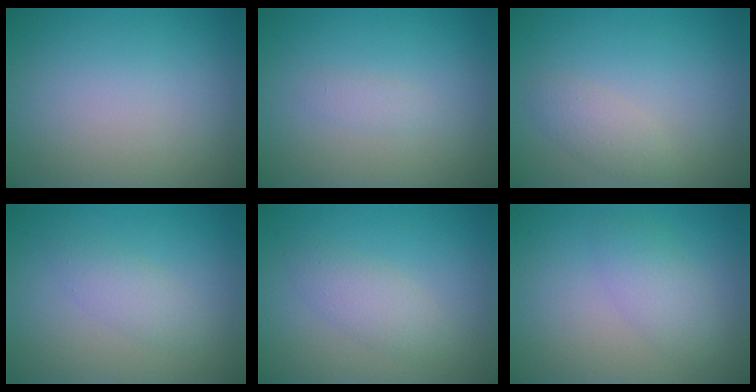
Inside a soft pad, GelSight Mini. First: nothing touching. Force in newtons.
{"total": 0.8, "press": 0.8, "slide": 0.0}
{"total": 1.6, "press": 1.6, "slide": 0.1}
{"total": 1.8, "press": 1.8, "slide": 0.1}
{"total": 2.2, "press": 2.2, "slide": 0.0}
{"total": 2.5, "press": 2.5, "slide": 0.1}